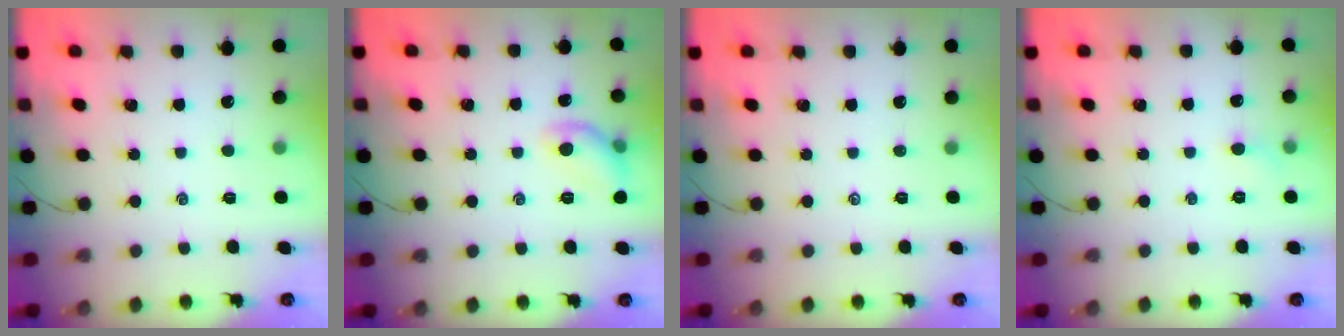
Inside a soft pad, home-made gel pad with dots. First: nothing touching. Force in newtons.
{"total": 8.6, "press": 8.5, "slide": 1.3}
{"total": 0.0}
{"total": 3.3, "press": 3.1, "slide": 1.2}